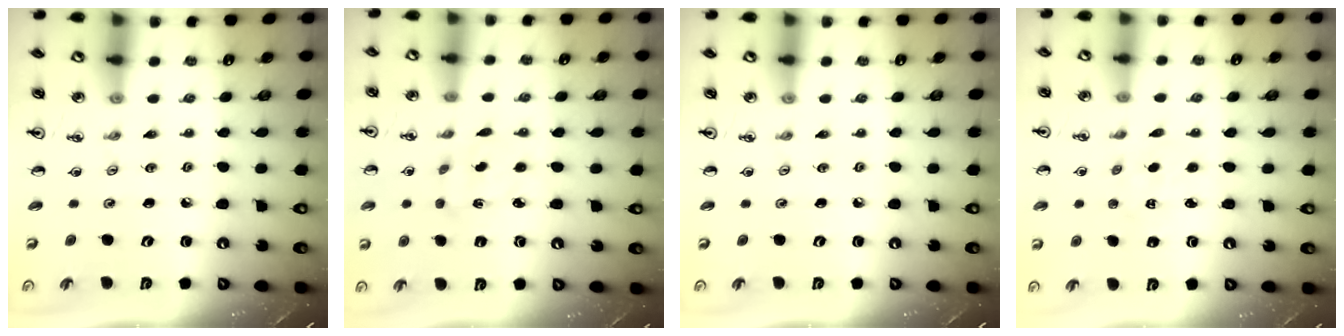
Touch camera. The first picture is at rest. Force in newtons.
{"total": 2.1, "press": 2.1, "slide": 0.6}
{"total": 0.0}
{"total": 1.3, "press": 1.3, "slide": 0.2}